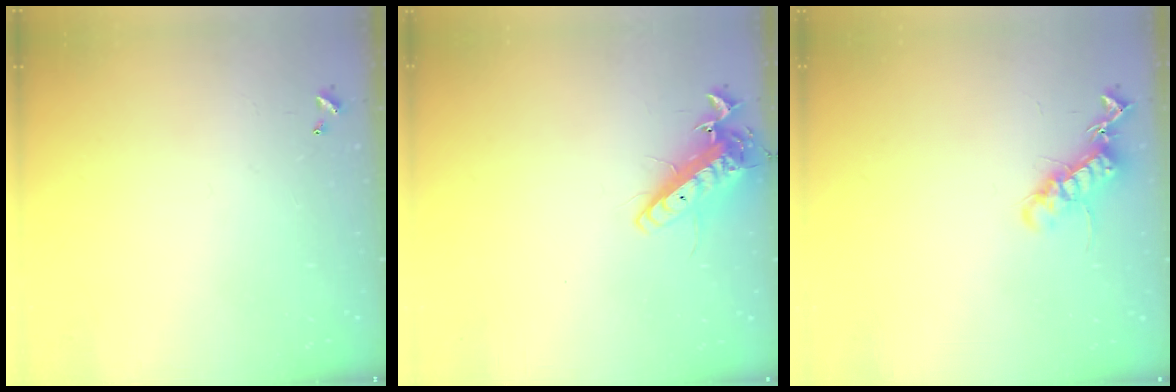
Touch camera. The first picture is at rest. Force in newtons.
{"total": 13.4, "press": 13.1, "slide": 2.5}
{"total": 12.9, "press": 12.9, "slide": 0.3}